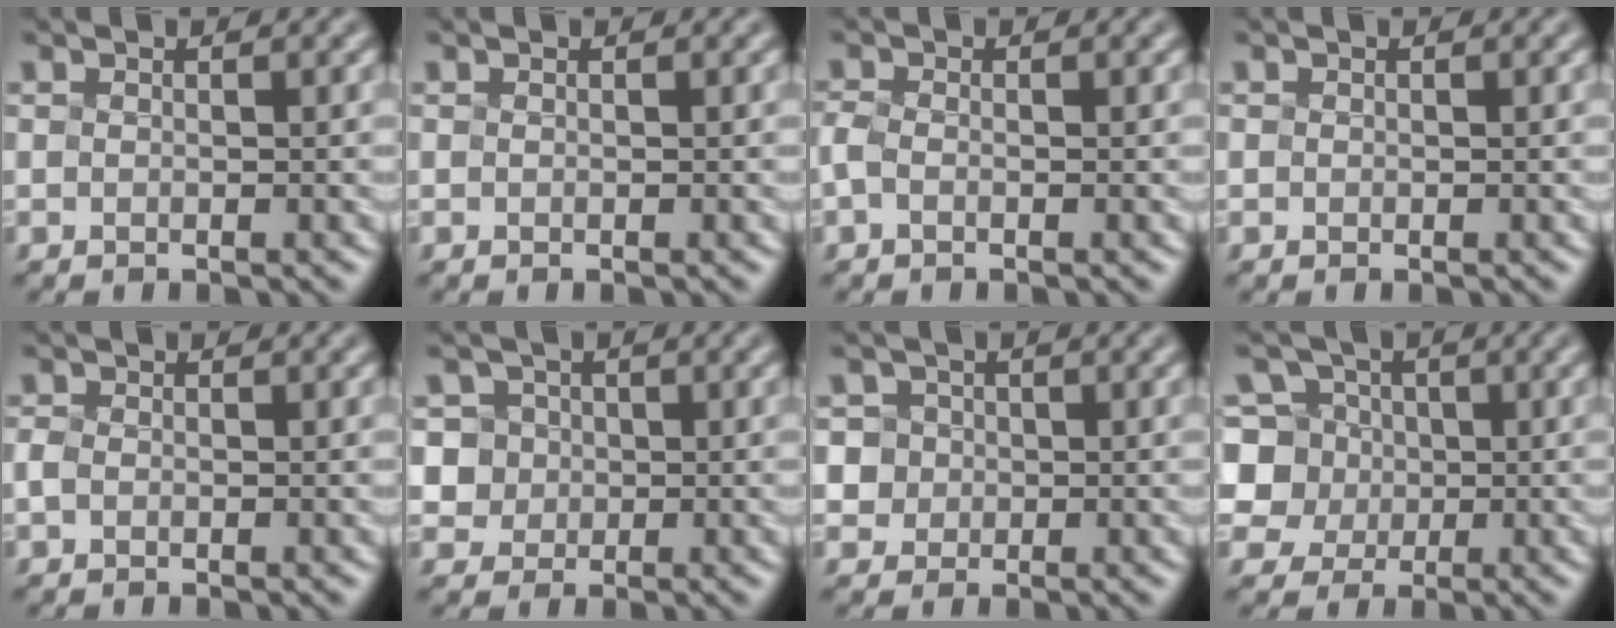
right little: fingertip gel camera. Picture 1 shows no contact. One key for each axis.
{"total": 0.0}
{"total": 1.3, "fx": -0.4, "fy": 0.9, "fz": 0.9, "tx": -0.024, "ty": 0.003, "tz": -0.014}
{"total": 0.0}
{"total": 1.1, "fx": -0.2, "fy": 0.9, "fz": 0.6, "tx": -0.012, "ty": 0.001, "tz": -0.008}
{"total": 5.1, "fx": 1.1, "fy": 4.8, "fz": 1.5, "tx": -0.014, "ty": 0.034, "tz": 0.003}
{"total": 4.3, "fx": 0.7, "fy": 4.1, "fz": 1.3, "tx": -0.008, "ty": 0.035, "tz": -0.001}
{"total": 5.9, "fx": 0.7, "fy": 5.4, "fz": 2.2, "tx": -0.036, "ty": 0.027, "tz": -0.010}